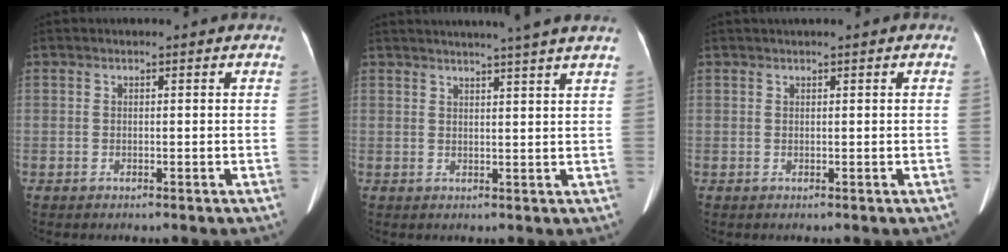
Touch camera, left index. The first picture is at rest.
{"total": 10.1, "force": [8.7, -1.5, 4.9], "torque": [-0.066, 0.008, 0.095]}
{"total": 1.2, "force": [0.8, 0.1, 0.9], "torque": [-0.014, 0.019, 0.013]}